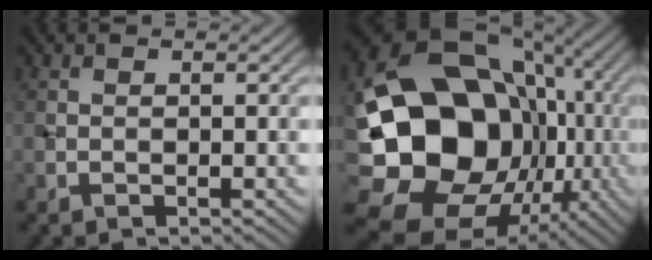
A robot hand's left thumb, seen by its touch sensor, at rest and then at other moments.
{"total": 22.1, "force": [-2.2, 18.1, 12.5], "torque": [-0.249, -0.038, -0.030]}